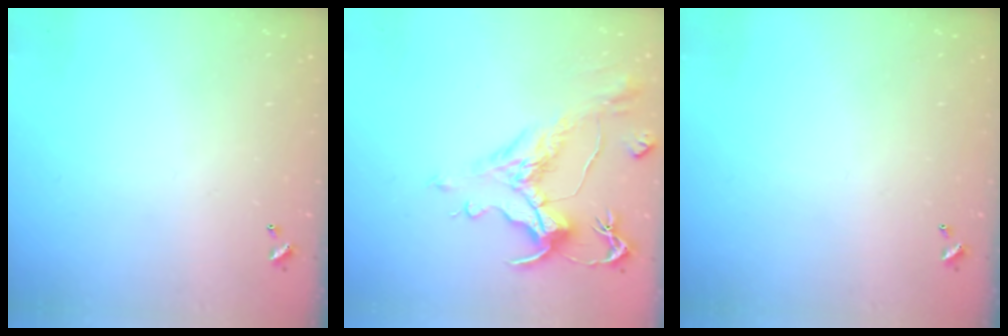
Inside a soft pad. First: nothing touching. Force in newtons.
{"total": 2.0, "press": 1.5, "slide": 1.4}
{"total": 0.0}